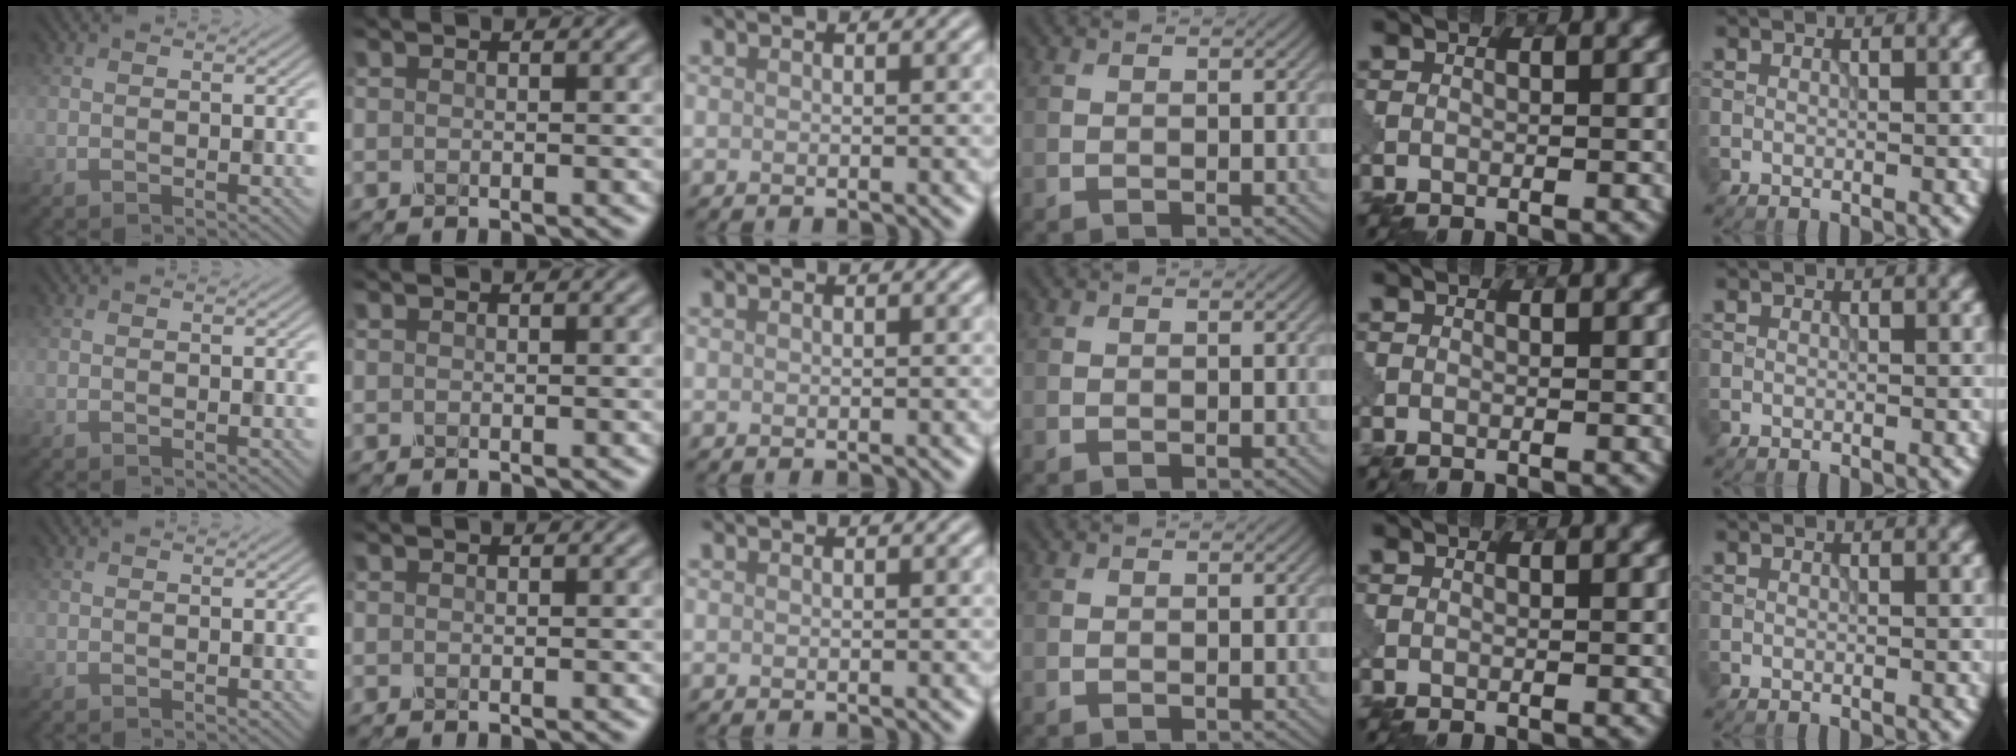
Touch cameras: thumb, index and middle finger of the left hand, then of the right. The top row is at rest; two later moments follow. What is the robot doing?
{"motion": "wrap", "object": "tissue paper"}